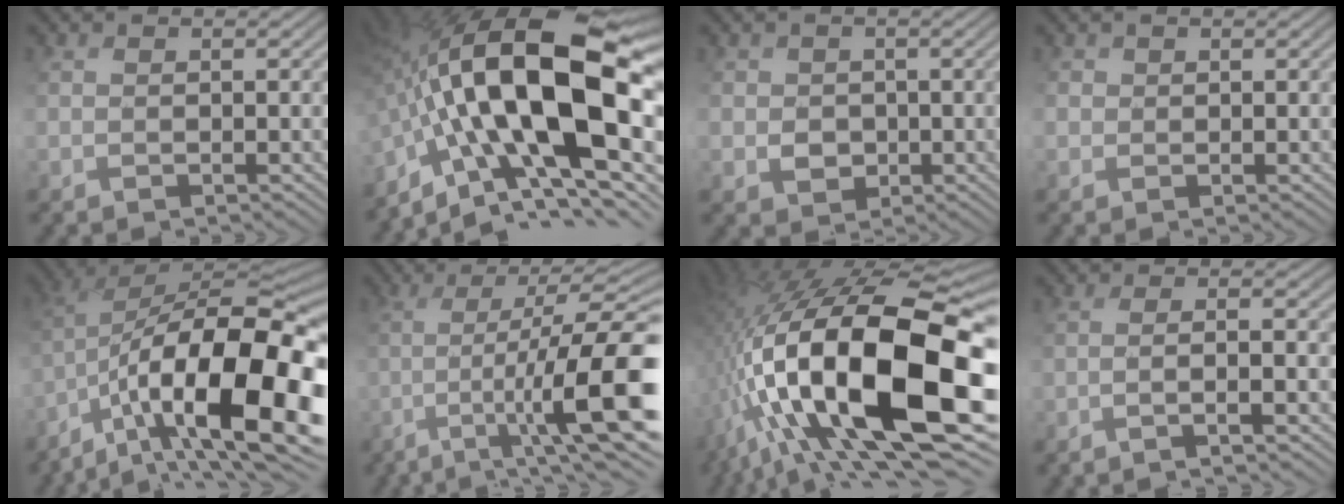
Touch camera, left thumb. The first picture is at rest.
{"total": 20.4, "force": [-3.1, 9.8, 17.7], "torque": [-0.337, 0.002, -0.058]}
{"total": 2.5, "force": [-0.3, 2.5, 0.4], "torque": [-0.015, -0.006, -0.008]}
{"total": 1.0, "force": [0.2, 0.8, -0.6], "torque": [0.009, -0.003, 0.001]}
{"total": 20.2, "force": [-7.3, 8.4, 16.8], "torque": [-0.275, -0.013, -0.114]}
{"total": 14.1, "force": [-3.8, 3.6, 13.1], "torque": [-0.224, -0.010, -0.048]}
{"total": 21.6, "force": [-3.3, 9.4, 19.2], "torque": [-0.375, -0.022, -0.049]}
{"total": 4.0, "force": [-2.0, 0.7, 3.5], "torque": [-0.050, 0.009, -0.052]}